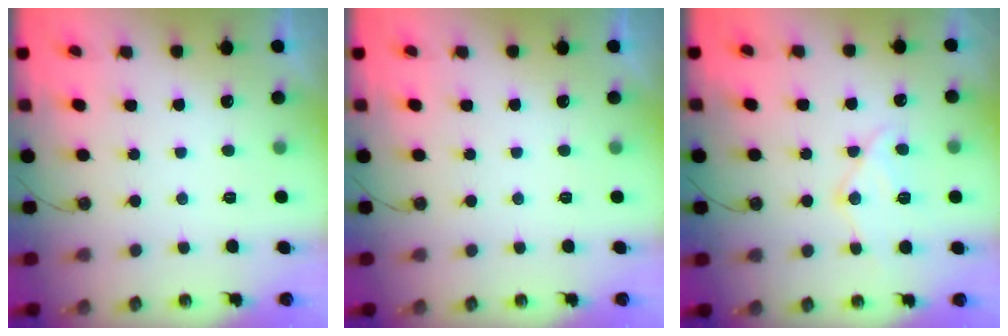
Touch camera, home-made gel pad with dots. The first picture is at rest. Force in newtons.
{"total": 0.0}
{"total": 12.8, "press": 12.8, "slide": 1.4}